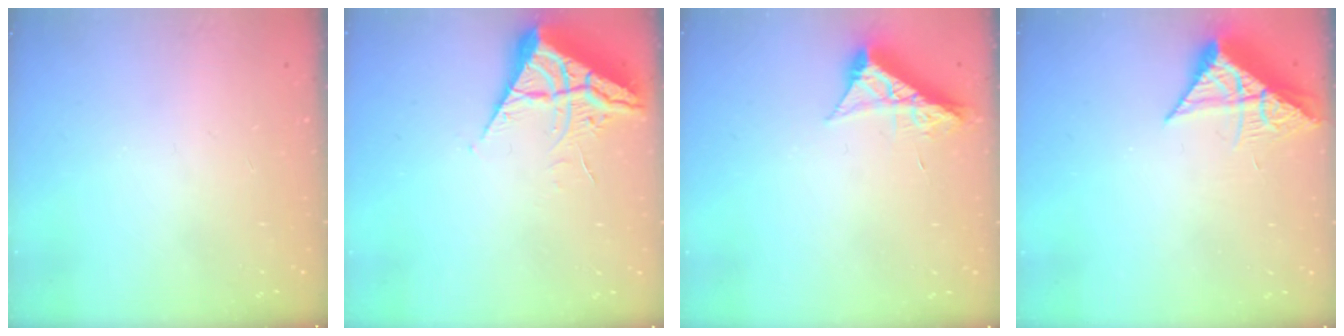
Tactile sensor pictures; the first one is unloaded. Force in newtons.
{"total": 6.5, "press": 6.4, "slide": 0.7}
{"total": 8.9, "press": 8.9, "slide": 0.3}
{"total": 8.1, "press": 8.1, "slide": 0.3}